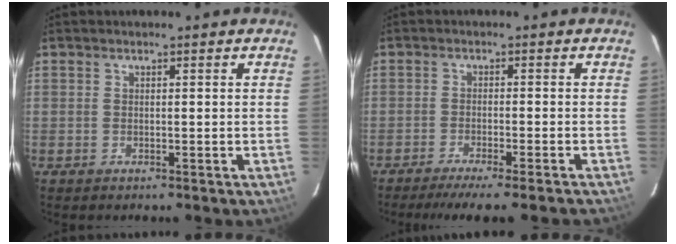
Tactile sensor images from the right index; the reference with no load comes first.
{"total": 10.2, "force": [-8.9, -0.2, 5.0], "torque": [-0.093, -0.029, -0.130]}